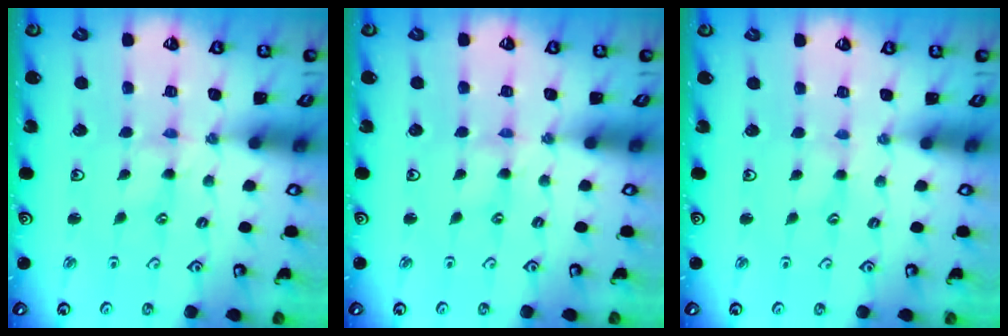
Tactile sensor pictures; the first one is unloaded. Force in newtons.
{"total": 0.0}
{"total": 0.0}